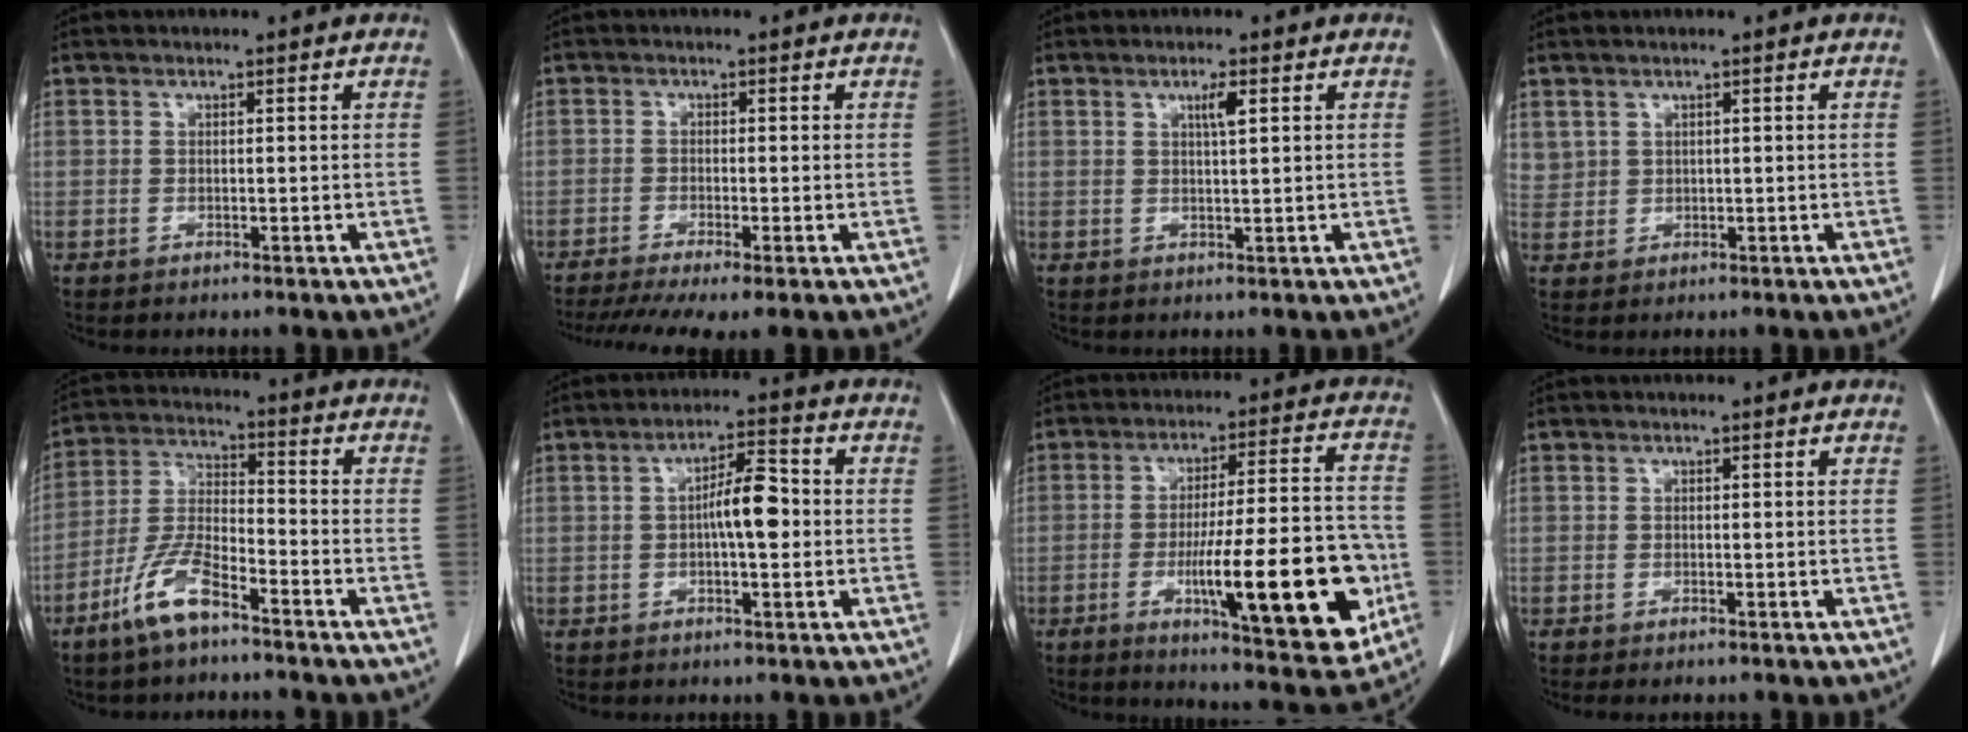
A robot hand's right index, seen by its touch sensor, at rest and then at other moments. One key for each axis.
{"total": 7.8, "fx": -5.5, "fy": 1.0, "fz": 5.5, "tx": -0.090, "ty": -0.011, "tz": -0.092}
{"total": 2.3, "fx": 1.0, "fy": 0.1, "fz": 2.0, "tx": -0.037, "ty": -0.002, "tz": 0.016}
{"total": 2.4, "fx": 1.3, "fy": 1.9, "fz": 0.3, "tx": 0.006, "ty": 0.008, "tz": 0.031}
{"total": 9.0, "fx": -6.0, "fy": 2.2, "fz": 6.4, "tx": -0.143, "ty": -0.007, "tz": -0.122}
{"total": 6.2, "fx": -0.1, "fy": 1.6, "fz": 6.0, "tx": -0.101, "ty": 0.017, "tz": -0.002}
{"total": 20.9, "fx": -5.7, "fy": 3.7, "fz": 19.8, "tx": -0.263, "ty": 0.004, "tz": -0.068}
{"total": 0.7, "fx": -0.6, "fy": 0.2, "fz": 0.4, "tx": -0.008, "ty": -0.002, "tz": -0.006}